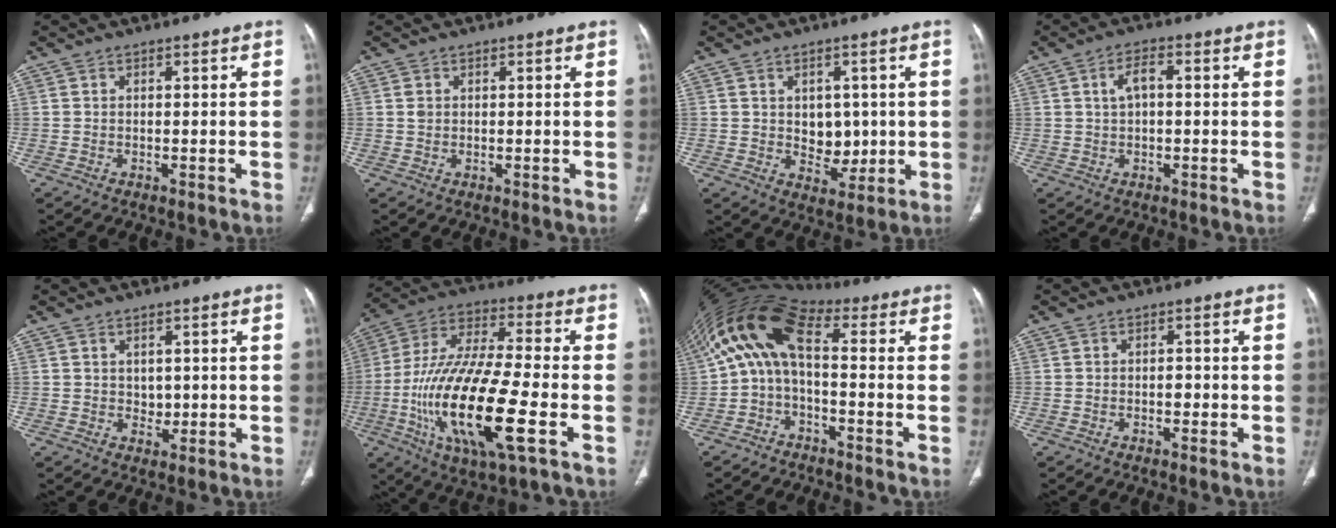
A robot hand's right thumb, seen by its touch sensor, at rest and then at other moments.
{"total": 1.0, "force": [0.3, 0.8, 0.5], "torque": [-0.005, 0.000, 0.007]}
{"total": 6.8, "force": [0.5, 5.0, 4.5], "torque": [-0.030, -0.010, 0.019]}
{"total": 4.0, "force": [0.7, 2.1, 3.4], "torque": [-0.067, 0.013, 0.010]}
{"total": 2.0, "force": [0.4, 1.6, 1.1], "torque": [-0.008, -0.004, 0.011]}
{"total": 22.9, "force": [-6.0, 6.3, 21.2], "torque": [-0.443, 0.007, -0.103]}
{"total": 13.8, "force": [-0.2, 6.7, 12.0], "torque": [-0.236, 0.062, -0.017]}
{"total": 1.3, "force": [-0.4, 0.8, 1.0], "torque": [-0.013, 0.002, -0.008]}